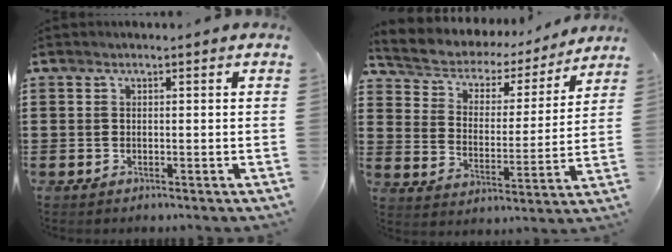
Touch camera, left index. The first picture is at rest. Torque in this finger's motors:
{"motor_torque": [1.66, -0.48, 0.41, 0.14]}